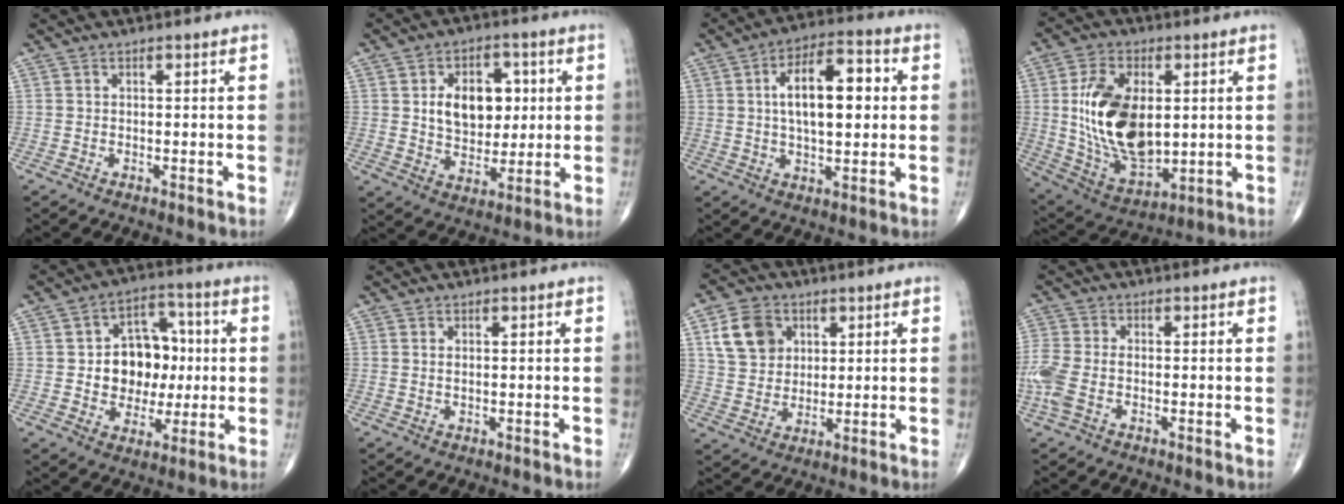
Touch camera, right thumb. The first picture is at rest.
{"total": 12.2, "force": [2.2, 8.4, 8.5], "torque": [-0.089, -0.005, 0.042]}
{"total": 13.9, "force": [2.1, 6.4, 12.2], "torque": [-0.180, 0.012, 0.030]}
{"total": 19.1, "force": [1.8, 11.0, 15.5], "torque": [-0.272, -0.017, 0.049]}
{"total": 13.3, "force": [0.6, 10.2, 8.4], "torque": [-0.070, 0.025, 0.013]}
{"total": 0.5, "force": [0.2, 0.1, 0.4], "torque": [-0.009, -0.002, 0.005]}
{"total": 9.7, "force": [3.6, 7.6, 4.8], "torque": [-0.063, -0.008, 0.069]}
{"total": 7.4, "force": [-2.0, 4.3, 5.6], "torque": [-0.160, 0.006, -0.044]}